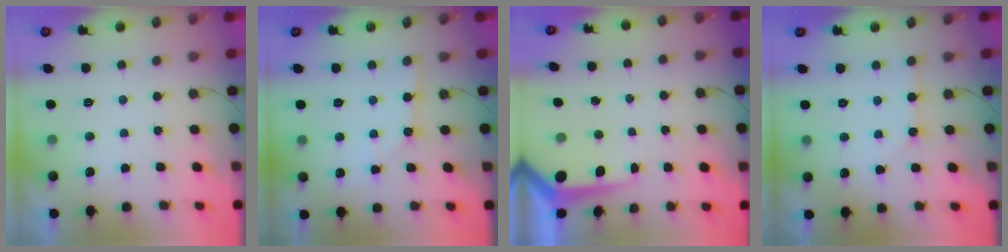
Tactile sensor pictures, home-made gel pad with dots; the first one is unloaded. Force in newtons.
{"total": 2.2, "press": 2.2, "slide": 0.3}
{"total": 6.6, "press": 6.6, "slide": 0.5}
{"total": 2.2, "press": 2.1, "slide": 0.3}